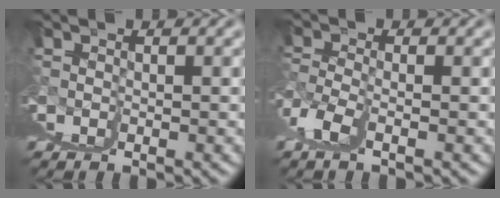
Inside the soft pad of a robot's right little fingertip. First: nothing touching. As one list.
[{"total": 3.3, "force": [1.4, -3.0, -0.1], "torque": [0.006, 0.016, 0.027]}]